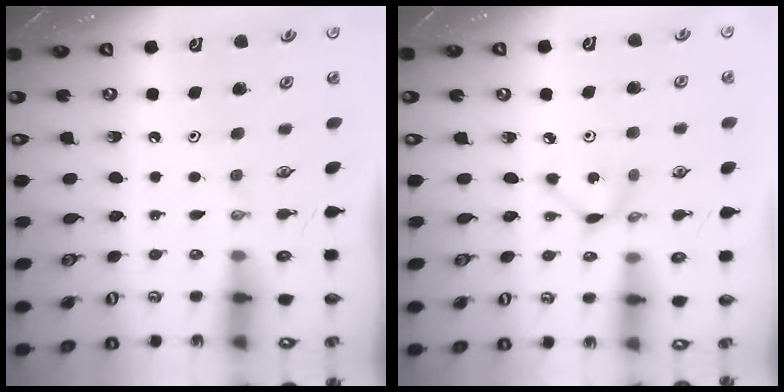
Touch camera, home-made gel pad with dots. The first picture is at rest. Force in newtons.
{"total": 2.4, "press": 2.4, "slide": 0.1}